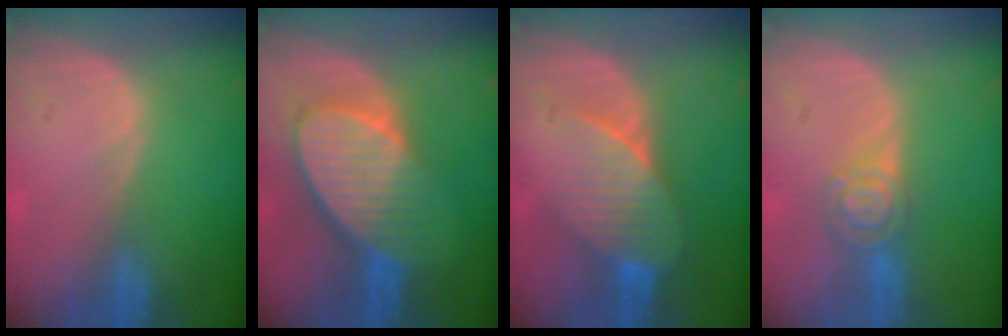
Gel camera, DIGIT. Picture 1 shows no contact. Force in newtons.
{"total": 9.3, "press": 8.3, "slide": 4.3}
{"total": 7.4, "press": 6.9, "slide": 2.8}
{"total": 5.1, "press": 4.5, "slide": 2.5}